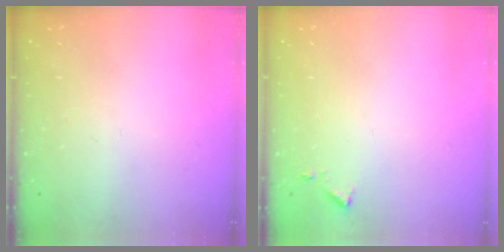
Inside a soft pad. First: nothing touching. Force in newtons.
{"total": 5.3, "press": 5.2, "slide": 0.5}